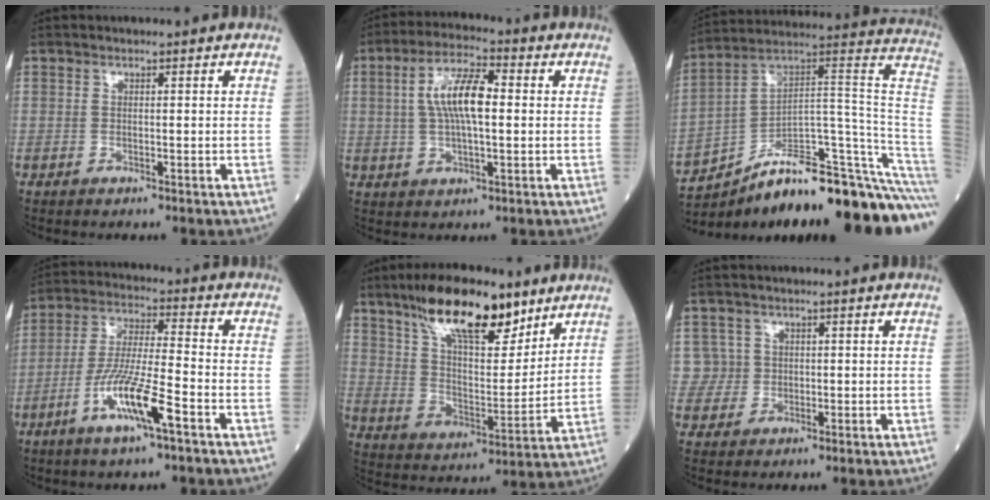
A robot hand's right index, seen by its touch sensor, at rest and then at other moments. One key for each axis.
{"total": 8.9, "fx": 1.1, "fy": 2.5, "fz": 8.5, "tx": -0.167, "ty": 0.017, "tz": 0.018}
{"total": 25.1, "fx": -19.0, "fy": 2.7, "fz": 16.2, "tx": -0.123, "ty": 0.058, "tz": -0.279}
{"total": 10.9, "fx": -5.1, "fy": 0.6, "fz": 9.6, "tx": -0.191, "ty": -0.010, "tz": -0.099}
{"total": 17.2, "fx": 11.7, "fy": 5.3, "fz": 11.4, "tx": -0.202, "ty": 0.009, "tz": 0.209}
{"total": 3.0, "fx": 0.6, "fy": 2.9, "fz": -0.5, "tx": 0.027, "ty": 0.009, "tz": 0.006}